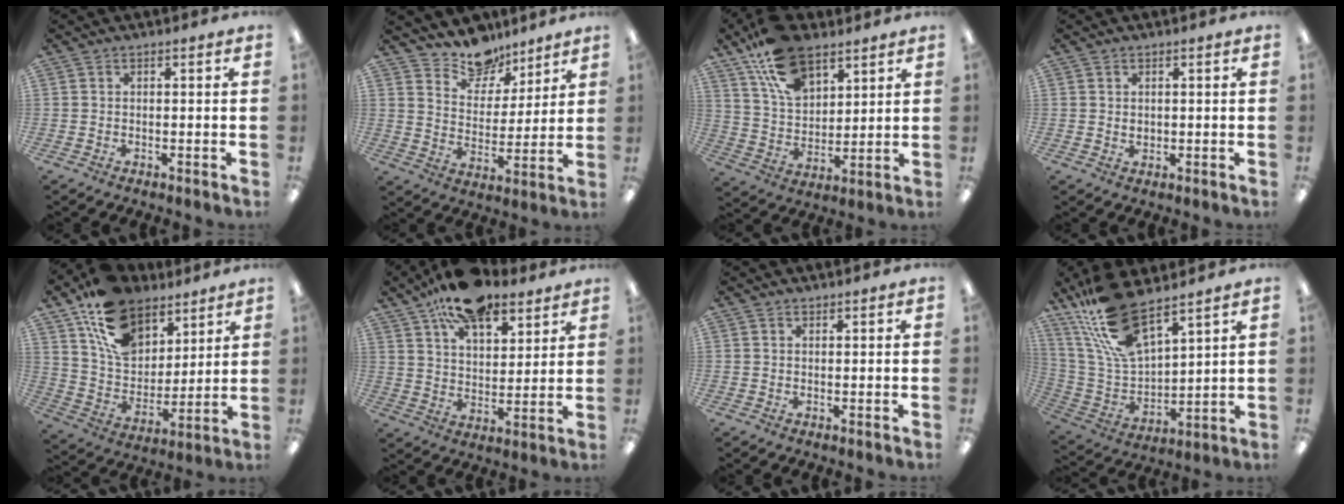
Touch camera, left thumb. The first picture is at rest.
{"total": 11.8, "force": [10.3, 5.4, 2.1], "torque": [-0.031, -0.078, 0.193]}
{"total": 15.8, "force": [9.7, 8.9, 8.6], "torque": [-0.161, -0.034, 0.184]}
{"total": 1.1, "force": [0.6, 0.9, 0.3], "torque": [-0.008, 0.003, 0.010]}
{"total": 17.5, "force": [11.0, 11.2, 7.8], "torque": [-0.147, -0.054, 0.210]}
{"total": 15.2, "force": [11.0, 7.1, 7.8], "torque": [-0.126, -0.054, 0.195]}
{"total": 0.6, "force": [0.5, 0.2, 0.1], "torque": [-0.002, 0.001, 0.010]}
{"total": 18.7, "force": [13.8, 6.5, 10.9], "torque": [-0.259, -0.077, 0.246]}